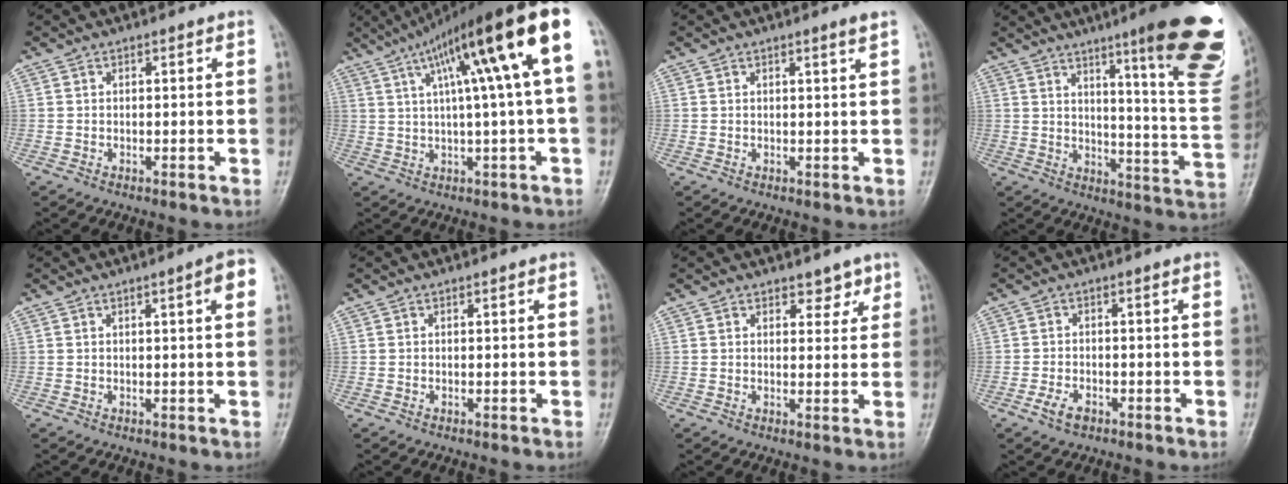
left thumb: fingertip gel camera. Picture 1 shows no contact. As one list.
[{"total": 17.5, "force": [5.8, 1.3, 16.4], "torque": [-0.258, 0.025, 0.091]}, {"total": 1.4, "force": [0.9, -0.4, 1.0], "torque": [-0.020, -0.009, 0.015]}, {"total": 23.7, "force": [13.1, 3.1, 19.5], "torque": [-0.216, -0.067, 0.175]}, {"total": 3.8, "force": [1.3, 0.4, 3.6], "torque": [-0.044, 0.002, 0.016]}, {"total": 0.0}, {"total": 3.2, "force": [2.3, 1.8, 1.4], "torque": [0.006, -0.014, 0.032]}, {"total": 3.3, "force": [-1.8, 1.8, 2.0], "torque": [-0.040, 0.009, -0.032]}]